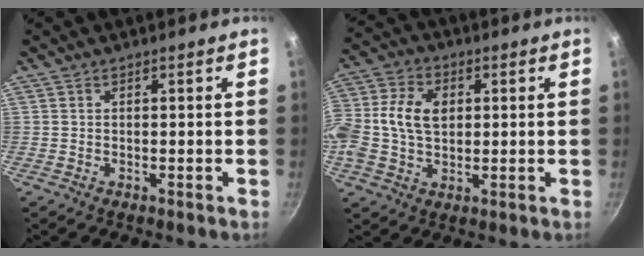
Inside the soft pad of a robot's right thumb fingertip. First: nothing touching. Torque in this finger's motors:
{"motor_torque": [2.52, 2.48, 1.30, -0.96, 0.61]}